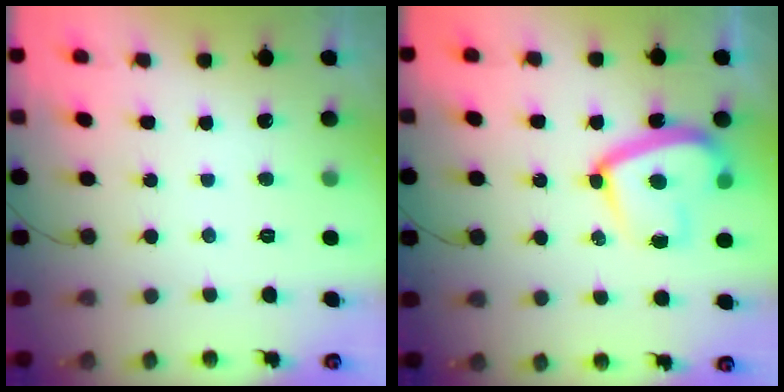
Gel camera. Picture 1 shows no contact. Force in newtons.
{"total": 15.0, "press": 14.9, "slide": 1.2}